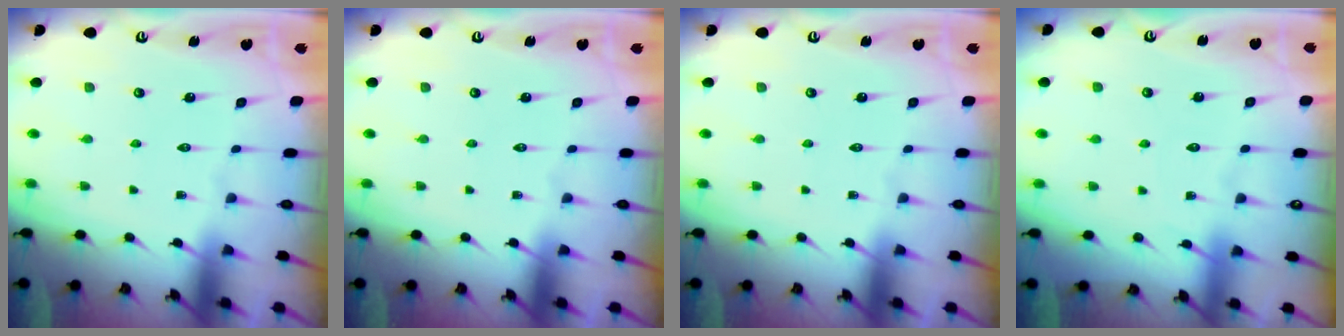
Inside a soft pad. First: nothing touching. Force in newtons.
{"total": 0.0}
{"total": 0.0}
{"total": 2.7, "press": 2.6, "slide": 0.4}